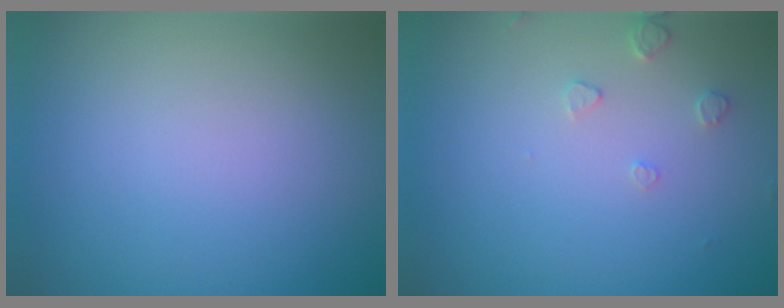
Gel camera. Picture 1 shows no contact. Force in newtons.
{"total": 1.2, "press": 1.2, "slide": 0.2}